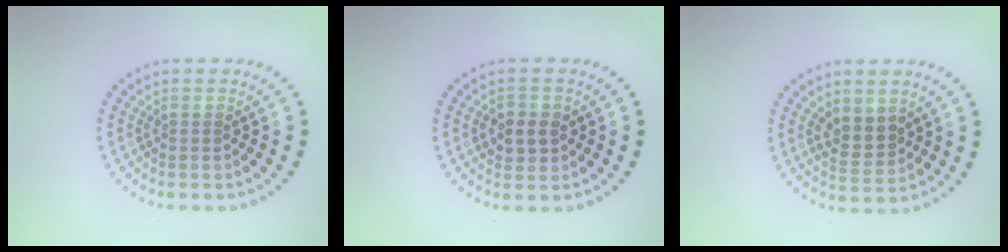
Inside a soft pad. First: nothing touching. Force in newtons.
{"total": 2.6, "press": 2.5, "slide": 0.5}
{"total": 2.7, "press": 2.5, "slide": 0.8}